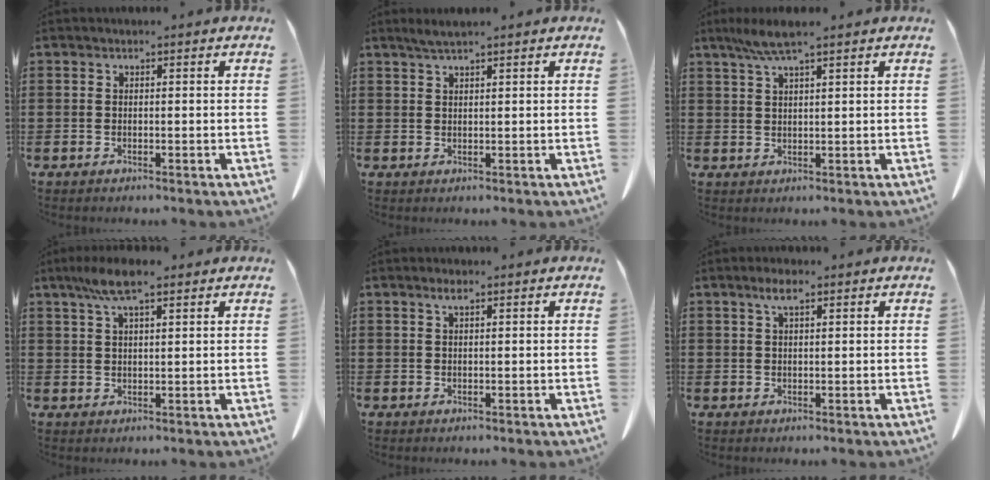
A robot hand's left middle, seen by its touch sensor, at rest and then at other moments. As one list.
[{"total": 1.9, "force": [1.5, 0.1, 1.2], "torque": [-0.025, 0.001, 0.027]}, {"total": 4.4, "force": [3.0, 0.3, 3.2], "torque": [-0.068, 0.003, 0.052]}, {"total": 6.1, "force": [3.8, 1.4, 4.6], "torque": [-0.098, 0.005, 0.066]}, {"total": 1.5, "force": [0.8, 0.3, 1.2], "torque": [-0.026, 0.003, 0.013]}, {"total": 2.8, "force": [1.5, 0.7, 2.3], "torque": [-0.048, 0.007, 0.024]}]